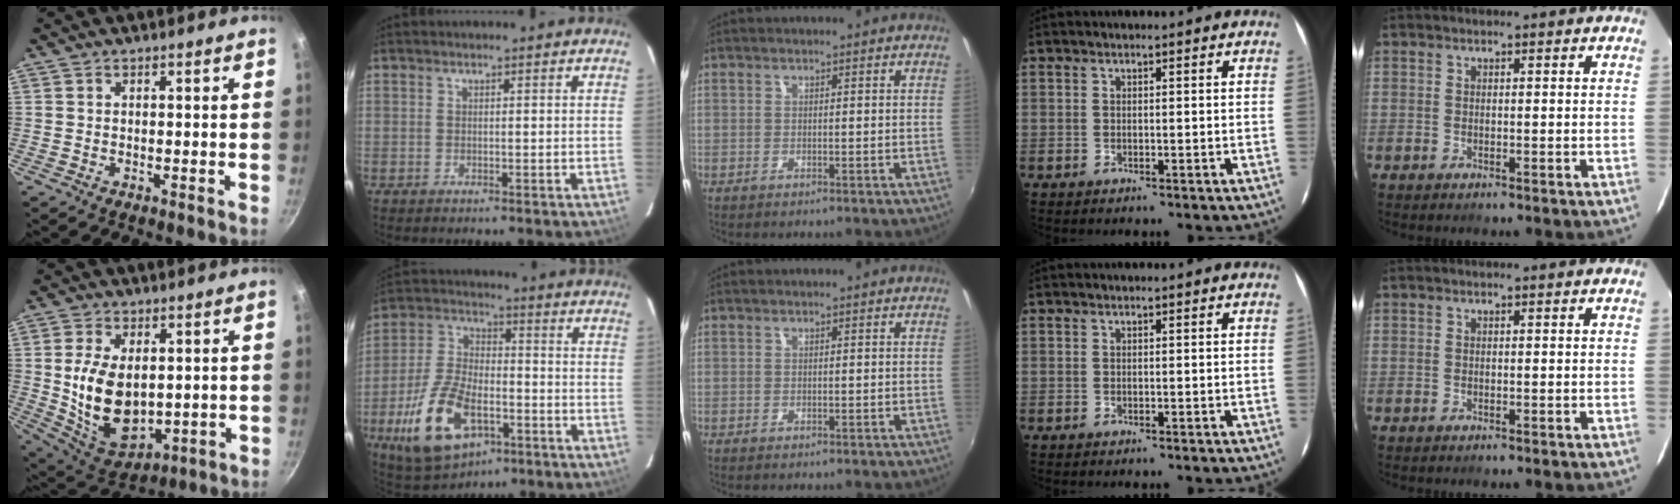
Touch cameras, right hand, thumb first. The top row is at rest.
{"thumb": {"total": 14.8, "force": [1.2, 9.2, 11.5], "torque": [-0.187, -0.022, 0.046]}, "index": {"total": 17.1, "force": [-7.2, 9.0, 12.6], "torque": [-0.279, -0.012, -0.123]}}